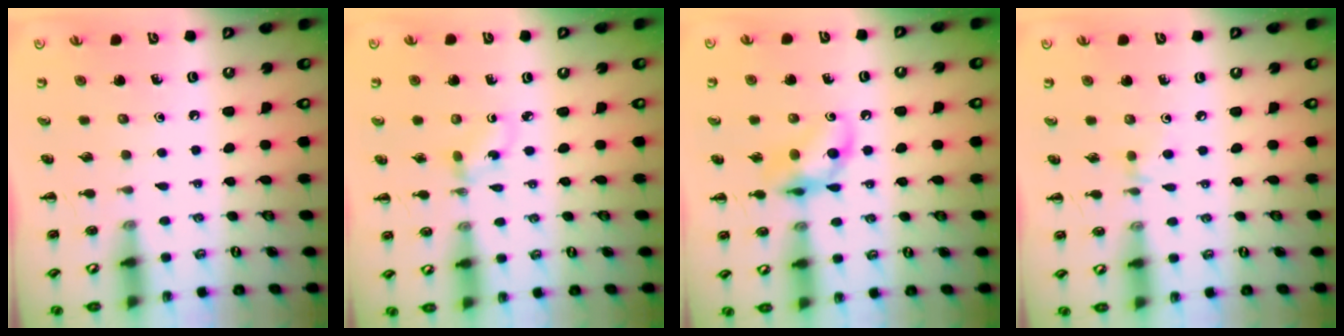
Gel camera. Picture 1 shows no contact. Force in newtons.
{"total": 1.3, "press": 1.0, "slide": 0.7}
{"total": 12.5, "press": 12.3, "slide": 2.1}
{"total": 3.0, "press": 2.7, "slide": 1.2}